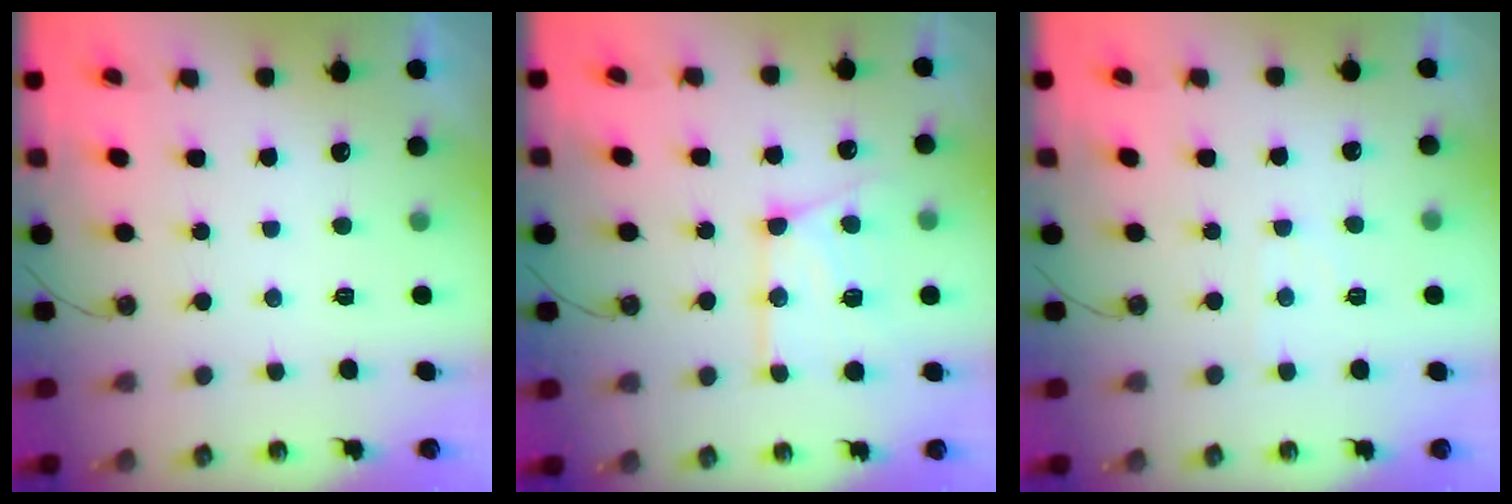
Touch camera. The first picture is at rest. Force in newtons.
{"total": 14.7, "press": 14.6, "slide": 1.4}
{"total": 3.2, "press": 3.1, "slide": 0.4}